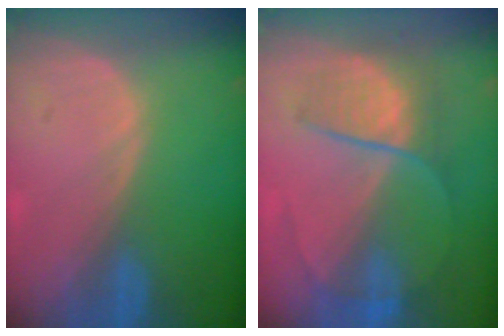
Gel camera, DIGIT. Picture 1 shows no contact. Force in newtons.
{"total": 6.7, "press": 6.5, "slide": 1.6}